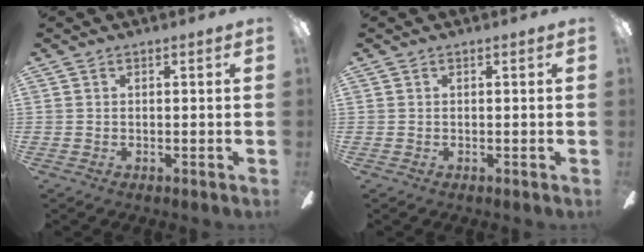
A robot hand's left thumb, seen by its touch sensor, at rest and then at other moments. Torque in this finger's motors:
{"motor_torque": [0.00, 0.00, -0.03, 0.06, 0.00]}